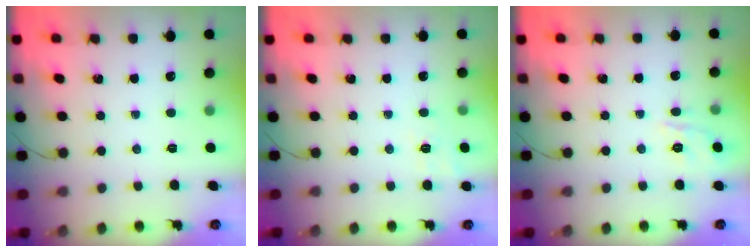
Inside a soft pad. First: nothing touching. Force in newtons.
{"total": 6.1, "press": 5.8, "slide": 1.8}
{"total": 6.0, "press": 5.9, "slide": 1.4}